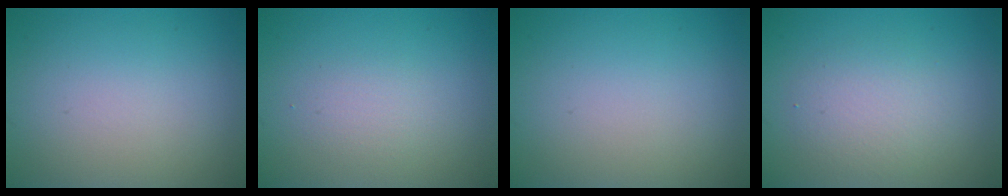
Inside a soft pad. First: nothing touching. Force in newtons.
{"total": 1.4, "press": 1.4, "slide": 0.1}
{"total": 0.0}
{"total": 2.9, "press": 2.9, "slide": 0.4}